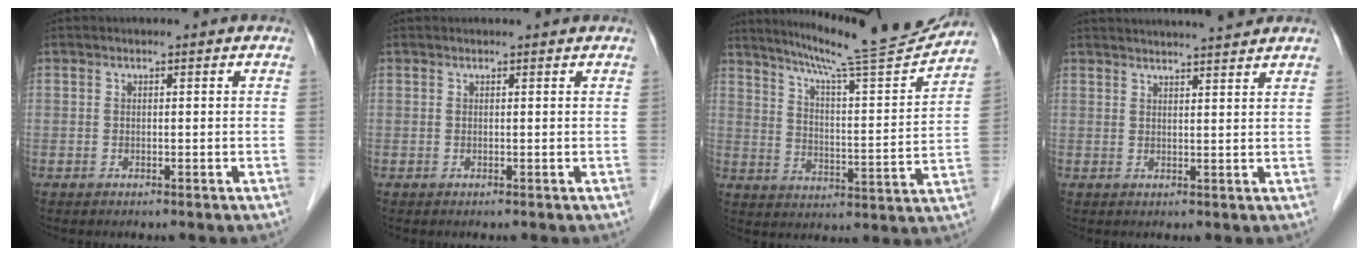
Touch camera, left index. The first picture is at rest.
{"total": 1.3, "force": [1.3, -0.1, 0.3], "torque": [-0.011, 0.007, 0.017]}
{"total": 17.1, "force": [15.9, -0.9, 6.3], "torque": [-0.105, -0.040, 0.228]}
{"total": 9.7, "force": [9.0, -0.5, 3.5], "torque": [-0.055, 0.016, 0.114]}